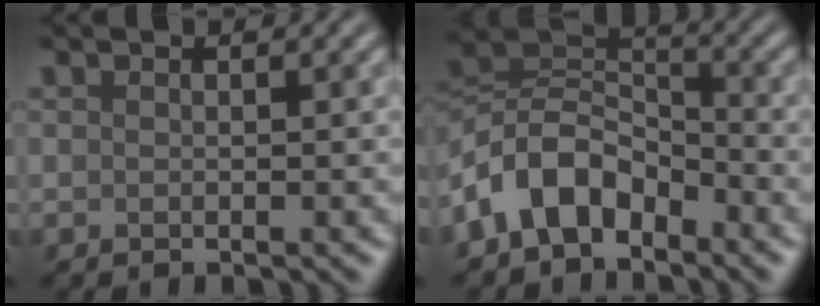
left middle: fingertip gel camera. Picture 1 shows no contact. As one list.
[{"total": 7.0, "force": [-4.0, 4.1, 3.9], "torque": [-0.069, 0.009, -0.092]}]